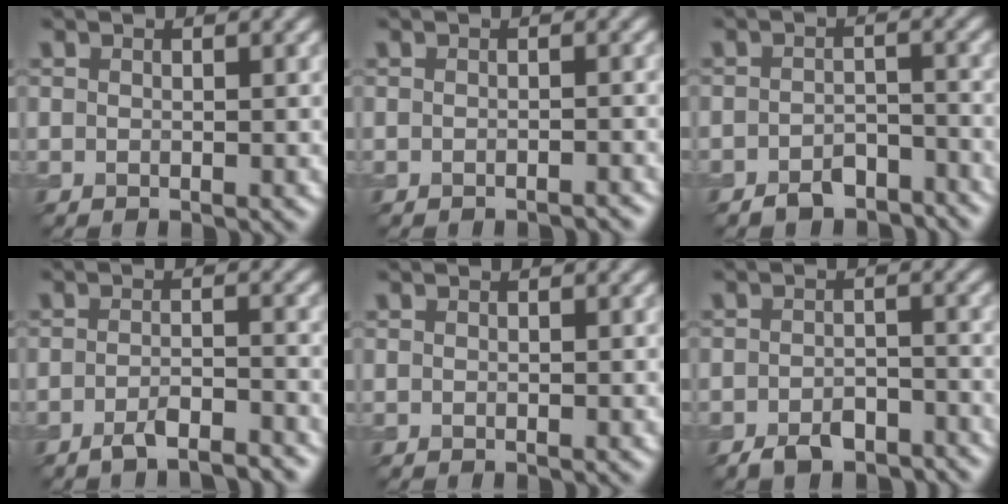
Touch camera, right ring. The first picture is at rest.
{"total": 1.0, "force": [-1.0, 0.1, 0.3], "torque": [-0.001, 0.001, -0.012]}
{"total": 3.7, "force": [-3.0, 1.8, 1.3], "torque": [-0.018, 0.002, -0.053]}
{"total": 3.2, "force": [-2.5, 0.7, 1.8], "torque": [-0.026, 0.003, -0.047]}
{"total": 0.0}
{"total": 3.9, "force": [-3.0, 1.8, 1.7], "torque": [-0.027, 0.000, -0.052]}